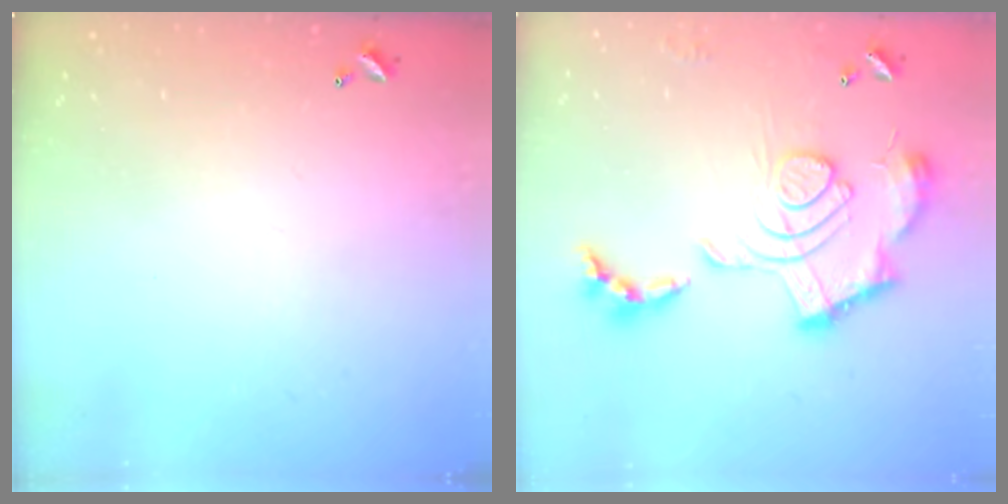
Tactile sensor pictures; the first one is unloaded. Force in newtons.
{"total": 2.4, "press": 1.9, "slide": 1.5}